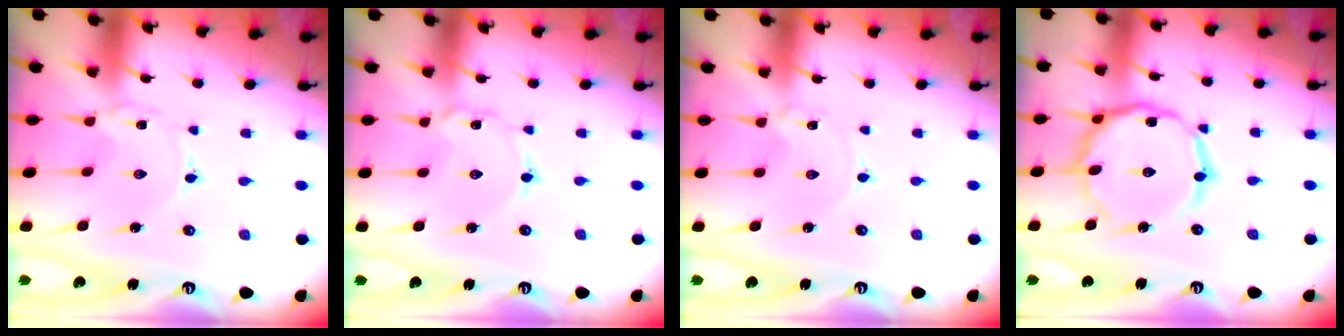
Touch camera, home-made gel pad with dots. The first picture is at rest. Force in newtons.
{"total": 2.4, "press": 2.4, "slide": 0.1}
{"total": 0.0}
{"total": 15.2, "press": 15.1, "slide": 0.9}